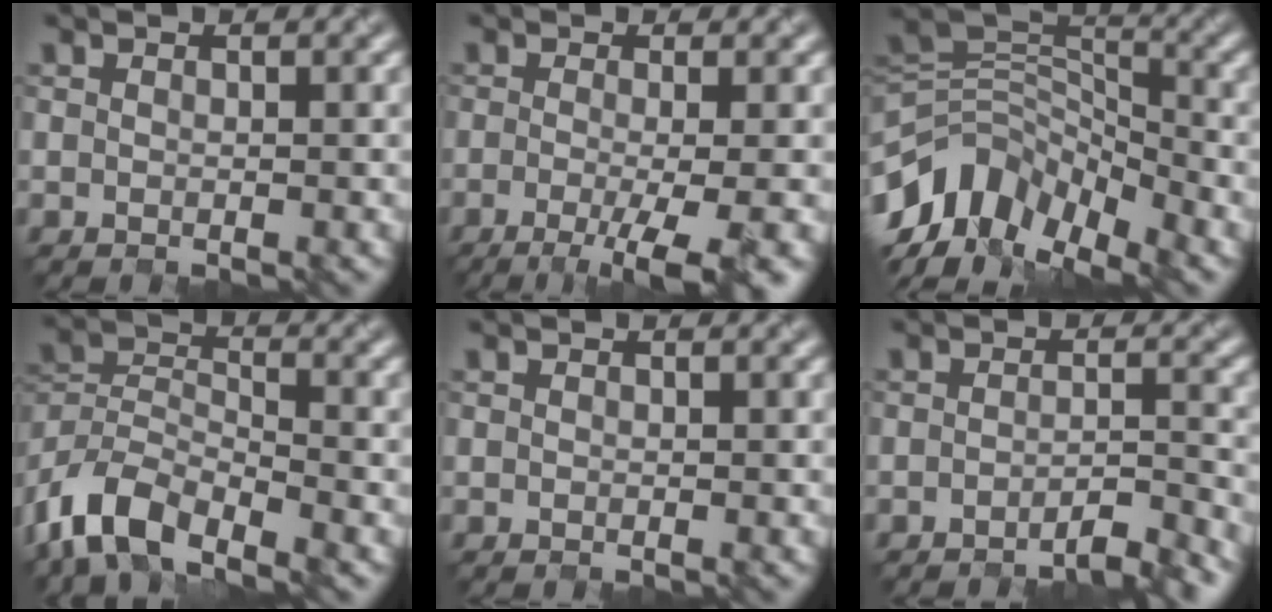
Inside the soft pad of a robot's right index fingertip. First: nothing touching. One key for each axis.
{"total": 6.3, "fx": -2.3, "fy": 1.7, "fz": 5.6, "tx": -0.068, "ty": -0.016, "tz": -0.032}
{"total": 10.4, "fx": -5.9, "fy": 5.7, "fz": 6.4, "tx": -0.118, "ty": 0.005, "tz": -0.120}
{"total": 7.6, "fx": -5.6, "fy": 3.1, "fz": 4.0, "tx": -0.073, "ty": -0.004, "tz": -0.120}
{"total": 0.0}
{"total": 3.0, "fx": -2.3, "fy": 0.5, "fz": 1.8, "tx": -0.013, "ty": 0.005, "tz": -0.047}